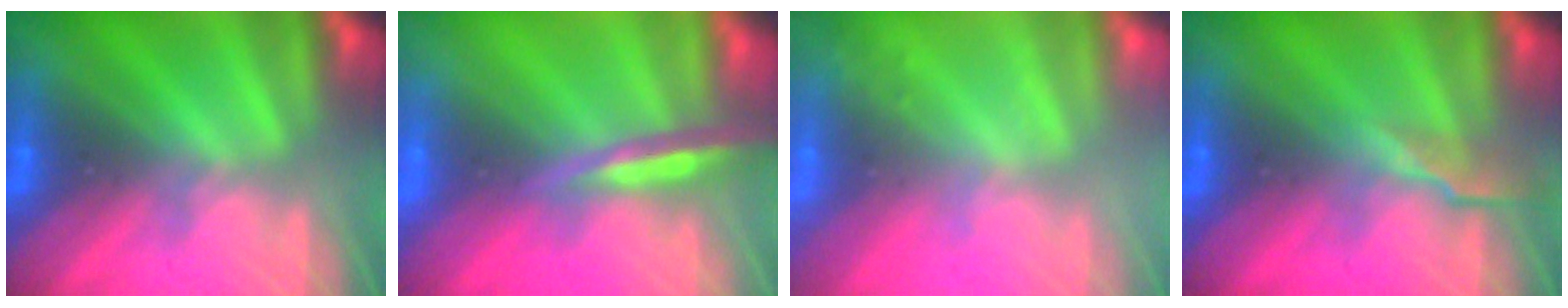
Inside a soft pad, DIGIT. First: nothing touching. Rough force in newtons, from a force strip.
{"total": 7.5}
{"total": 2.3}
{"total": 2.6}